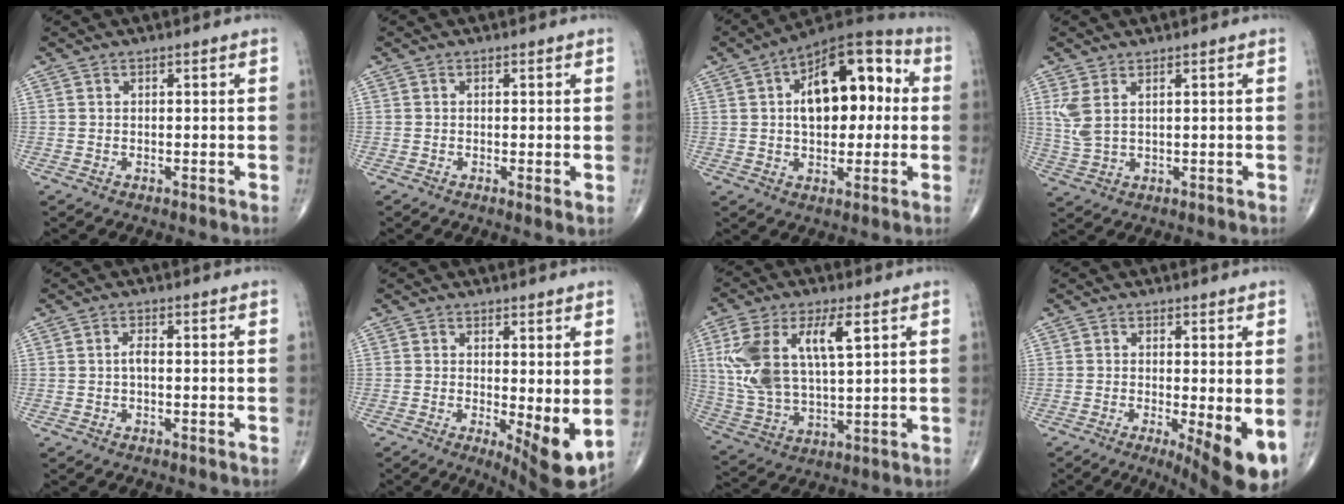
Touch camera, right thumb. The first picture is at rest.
{"total": 1.3, "force": [0.0, 0.2, 1.3], "torque": [-0.025, -0.006, -0.003]}
{"total": 18.3, "force": [2.9, 9.9, 15.1], "torque": [-0.192, 0.028, 0.037]}
{"total": 4.7, "force": [1.8, 2.2, 3.8], "torque": [-0.095, -0.002, 0.046]}
{"total": 1.5, "force": [-0.2, 0.6, 1.4], "torque": [-0.025, 0.003, -0.005]}
{"total": 8.0, "force": [-0.3, 2.5, 7.6], "torque": [-0.104, -0.021, 0.000]}
{"total": 16.5, "force": [5.1, 7.4, 13.9], "torque": [-0.284, -0.005, 0.105]}
{"total": 10.1, "force": [-2.7, 2.5, 9.4], "torque": [-0.132, -0.023, -0.036]}